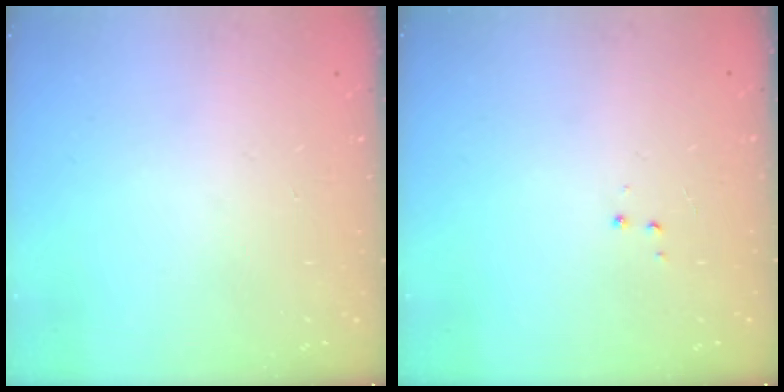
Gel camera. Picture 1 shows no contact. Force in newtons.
{"total": 2.9, "press": 2.8, "slide": 0.4}